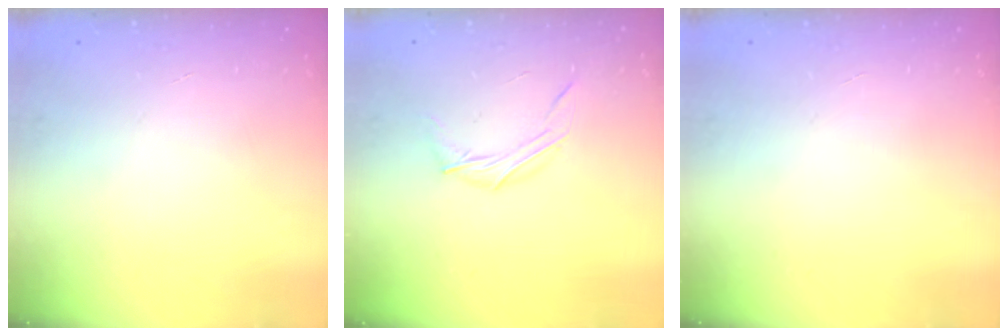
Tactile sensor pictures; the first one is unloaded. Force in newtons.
{"total": 4.9, "press": 4.8, "slide": 1.3}
{"total": 0.9, "press": 0.8, "slide": 0.2}